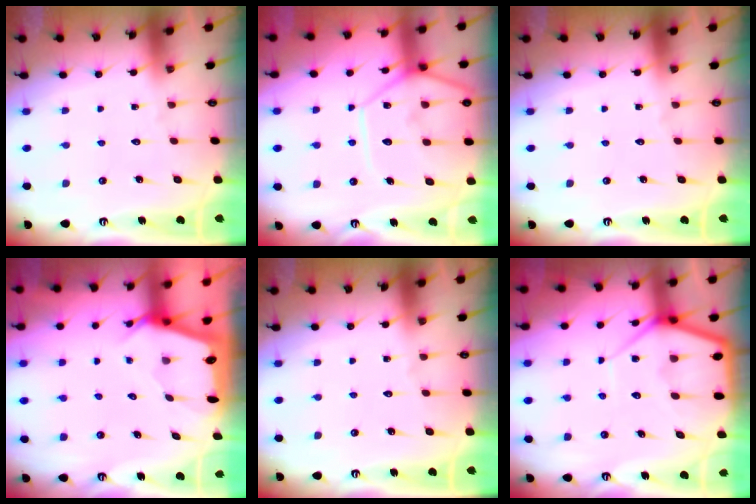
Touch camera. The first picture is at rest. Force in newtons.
{"total": 12.6, "press": 12.5, "slide": 1.7}
{"total": 0.0}
{"total": 2.4, "press": 2.4, "slide": 0.3}
{"total": 0.0}
{"total": 8.1, "press": 8.0, "slide": 0.8}